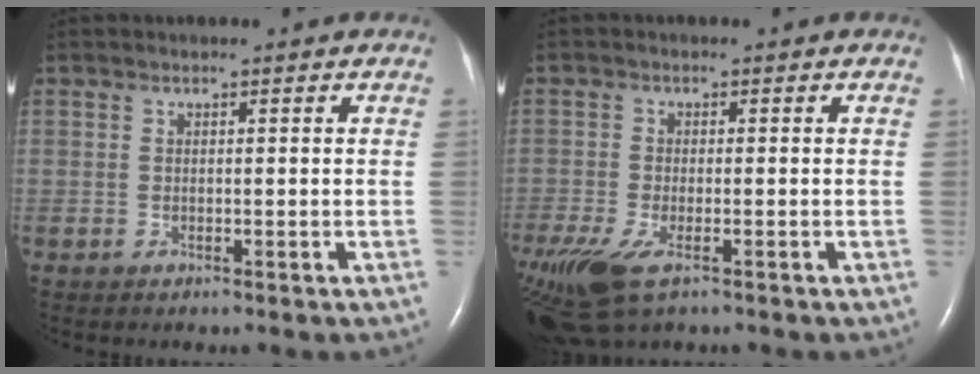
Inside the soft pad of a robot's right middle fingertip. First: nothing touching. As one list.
[{"total": 11.7, "force": [-7.2, 4.6, 7.9], "torque": [-0.187, -0.032, -0.120]}]